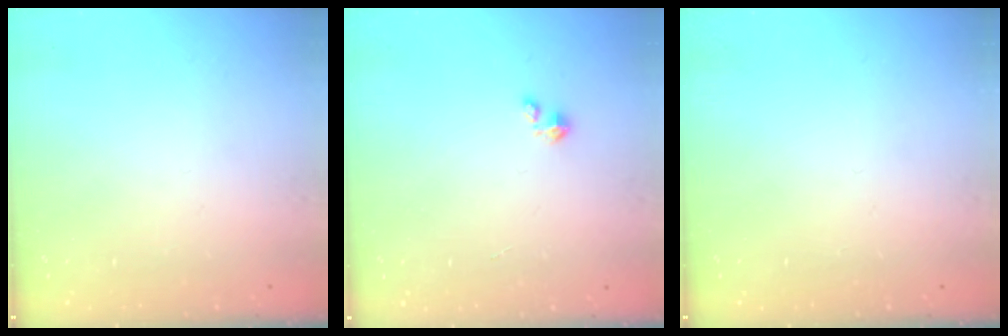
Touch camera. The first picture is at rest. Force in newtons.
{"total": 1.4, "press": 1.4, "slide": 0.2}
{"total": 0.0}